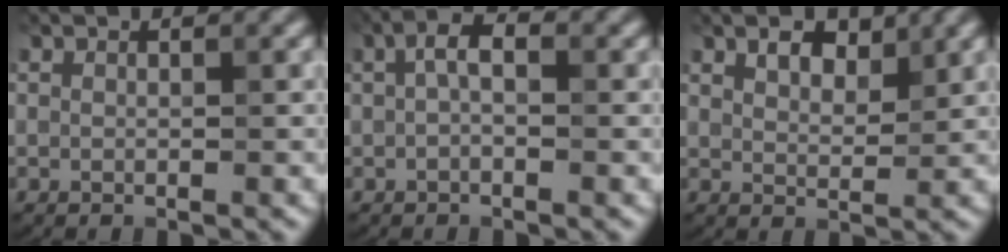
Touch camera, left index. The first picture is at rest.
{"total": 2.3, "force": [0.1, 1.0, 2.0], "torque": [-0.039, 0.009, -0.004]}
{"total": 2.9, "force": [1.9, 1.4, 1.7], "torque": [-0.032, 0.004, 0.033]}